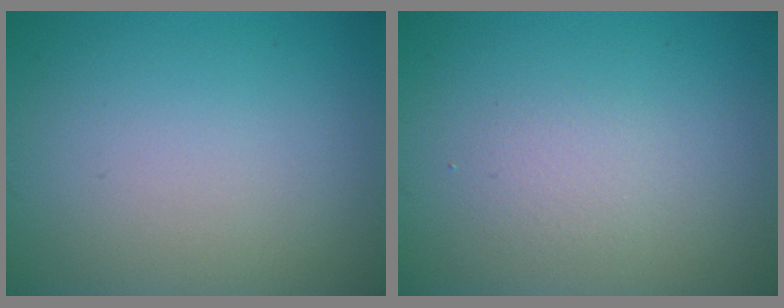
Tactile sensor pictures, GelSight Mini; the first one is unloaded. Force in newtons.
{"total": 1.3, "press": 1.3, "slide": 0.2}